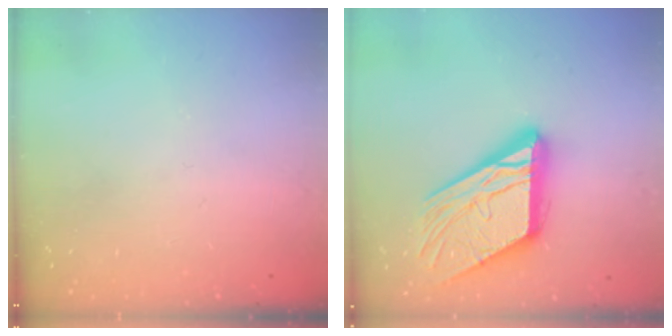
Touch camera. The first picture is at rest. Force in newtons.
{"total": 20.3, "press": 20.2, "slide": 2.2}